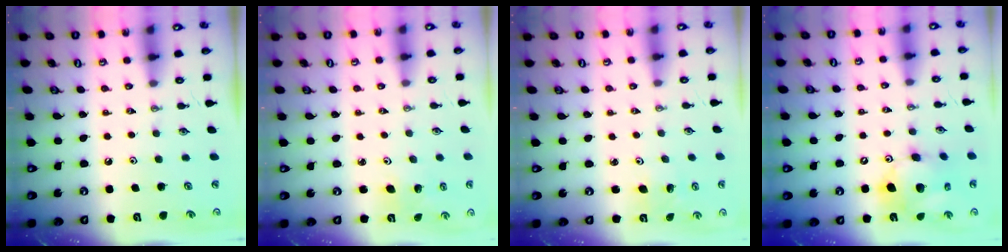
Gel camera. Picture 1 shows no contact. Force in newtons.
{"total": 3.2, "press": 2.9, "slide": 1.3}
{"total": 3.5, "press": 3.5, "slide": 0.3}
{"total": 13.9, "press": 13.7, "slide": 2.4}